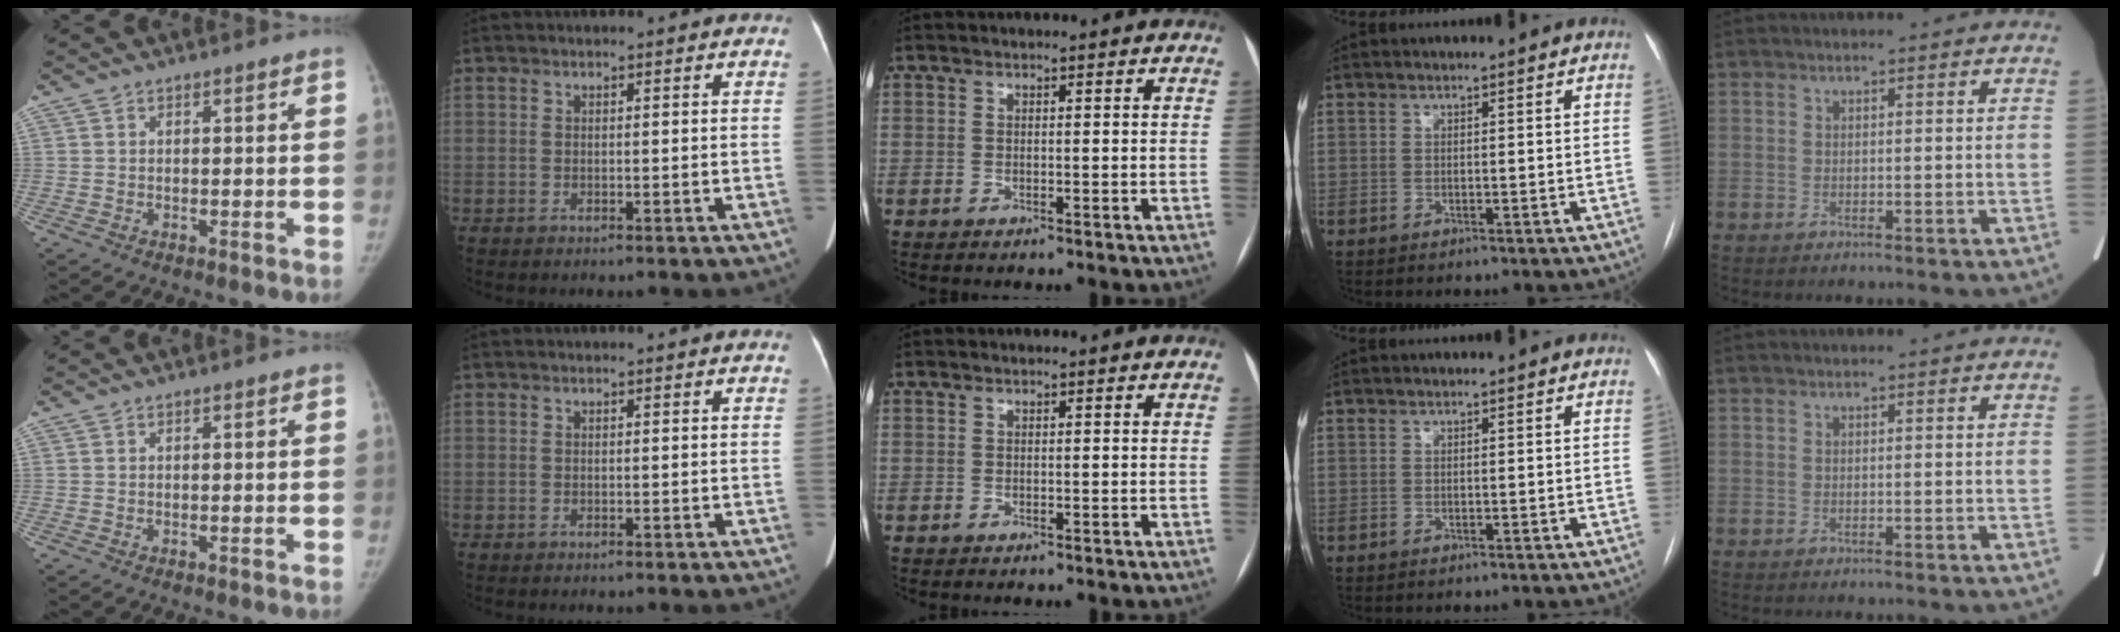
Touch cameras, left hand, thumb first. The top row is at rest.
{}